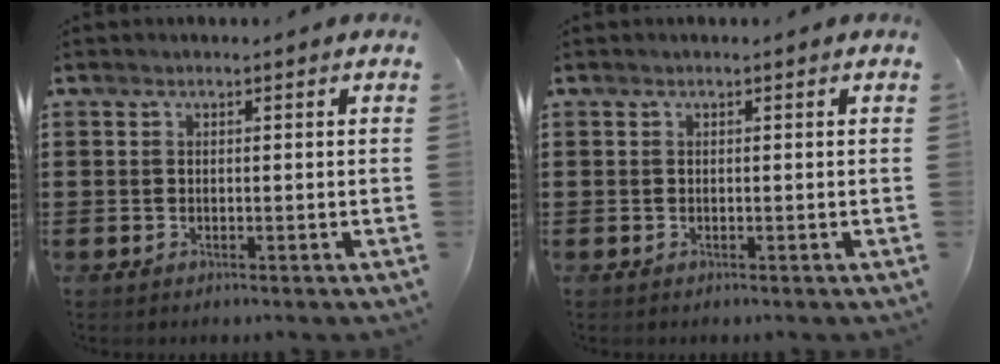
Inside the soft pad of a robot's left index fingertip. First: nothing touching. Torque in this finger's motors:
{"motor_torque": [0.00, 0.00, 0.00, 0.00]}